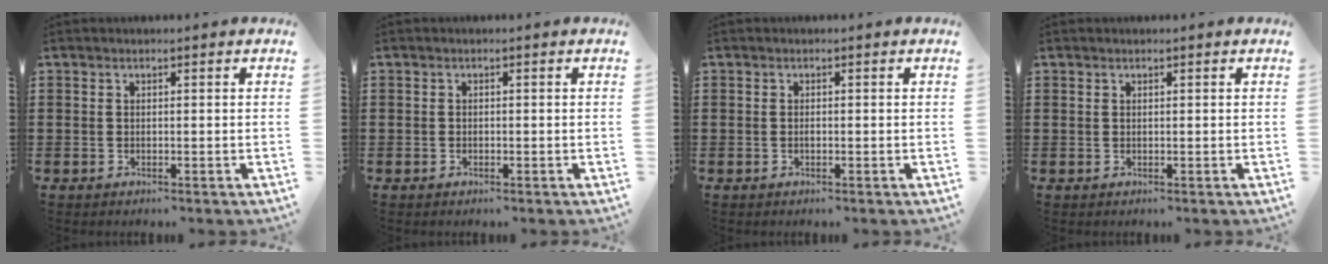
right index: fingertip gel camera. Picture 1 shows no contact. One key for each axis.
{"total": 0.5, "fx": -0.3, "fy": 0.4, "fz": 0.1, "tx": -0.002, "ty": 0.003, "tz": -0.007}
{"total": 0.5, "fx": -0.1, "fy": 0.3, "fz": 0.4, "tx": -0.011, "ty": -0.001, "tz": -0.002}
{"total": 0.0}